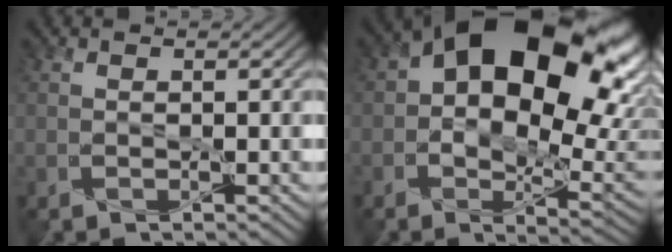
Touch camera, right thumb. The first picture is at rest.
{"total": 20.5, "force": [5.3, 12.4, 15.4], "torque": [-0.238, -0.008, 0.119]}